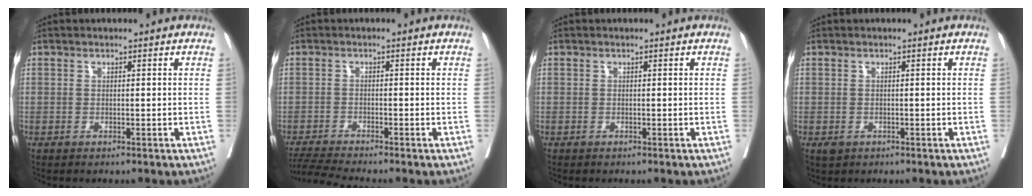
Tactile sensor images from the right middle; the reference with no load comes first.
{"total": 4.6, "force": [-4.2, -1.4, 1.3], "torque": [-0.024, -0.020, -0.078]}
{"total": 0.0}
{"total": 1.3, "force": [-0.6, 1.0, 0.5], "torque": [-0.011, 0.001, -0.004]}